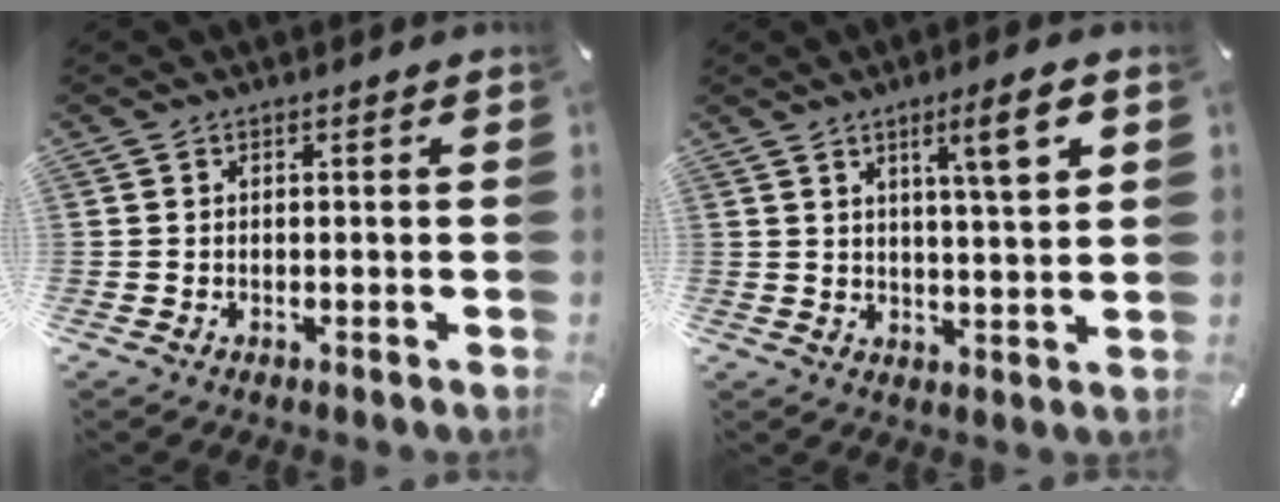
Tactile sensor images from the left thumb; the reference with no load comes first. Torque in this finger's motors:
{"motor_torque": [1.35, 1.36, 0.85, -0.82, 0.03]}